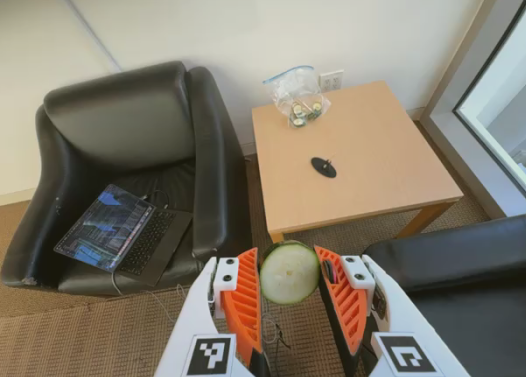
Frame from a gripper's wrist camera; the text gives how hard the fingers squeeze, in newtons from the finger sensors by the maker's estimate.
{"total": 10.4, "left": 10.6, "right": 10.2}